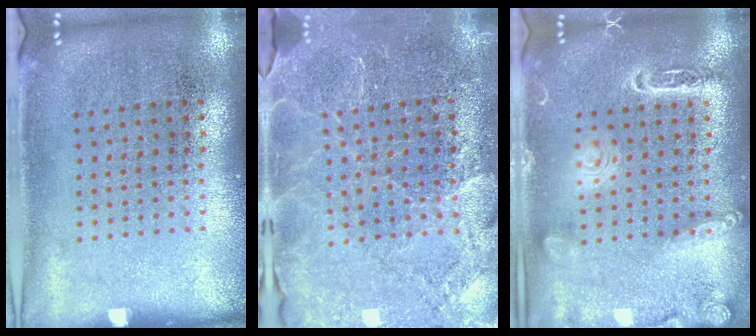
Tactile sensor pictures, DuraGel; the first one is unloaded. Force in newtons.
{"total": 3.4, "press": 3.2, "slide": 1.0}
{"total": 1.8, "press": 1.8, "slide": 0.1}